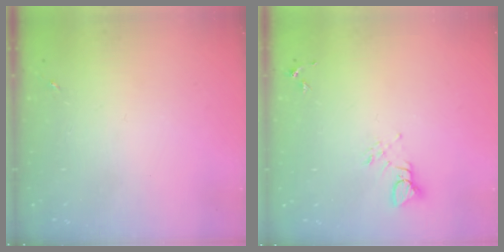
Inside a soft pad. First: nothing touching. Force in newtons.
{"total": 4.1, "press": 4.1, "slide": 0.4}